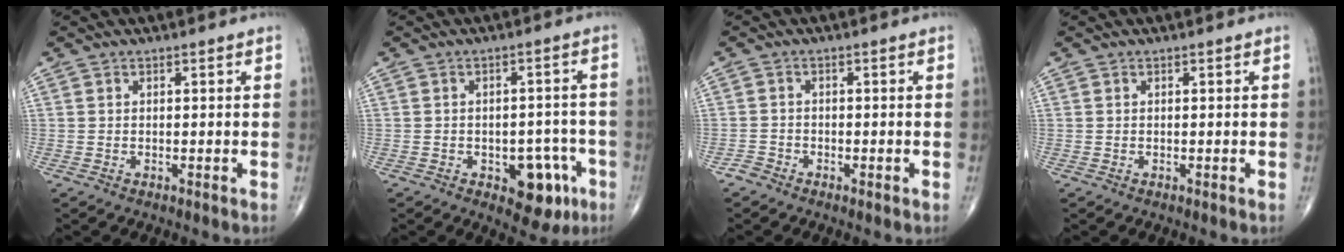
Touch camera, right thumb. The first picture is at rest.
{"total": 8.9, "force": [-3.8, 5.0, 6.2], "torque": [-0.043, 0.025, -0.041]}
{"total": 1.4, "force": [-1.2, 0.8, 0.0], "torque": [0.002, 0.000, -0.030]}
{"total": 0.0}